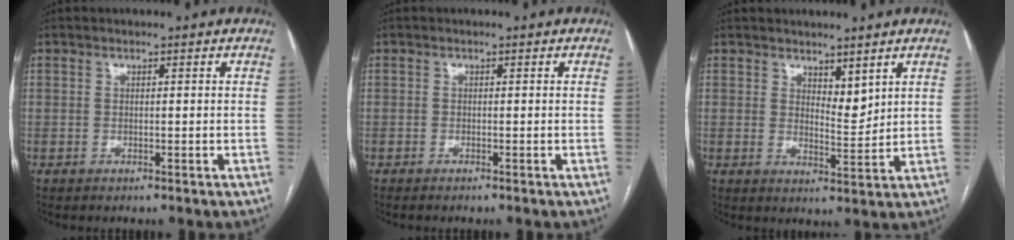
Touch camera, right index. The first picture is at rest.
{"total": 0.9, "force": [-0.8, 0.0, 0.5], "torque": [-0.009, -0.002, -0.011]}
{"total": 3.7, "force": [2.7, 1.4, 2.1], "torque": [-0.034, -0.012, 0.053]}